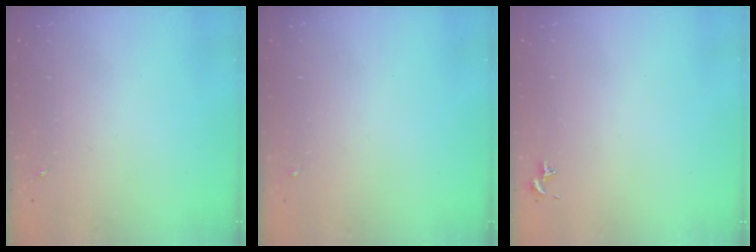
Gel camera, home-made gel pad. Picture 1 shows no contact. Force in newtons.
{"total": 0.0}
{"total": 0.7, "press": 0.6, "slide": 0.5}